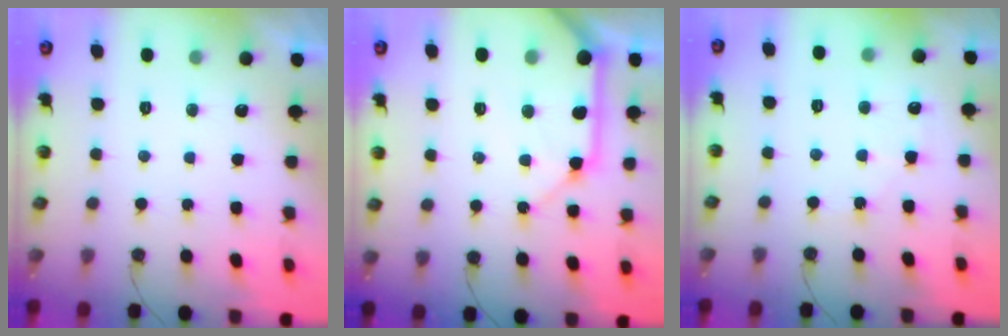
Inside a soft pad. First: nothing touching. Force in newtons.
{"total": 15.2, "press": 15.0, "slide": 2.2}
{"total": 4.7, "press": 4.7, "slide": 0.6}